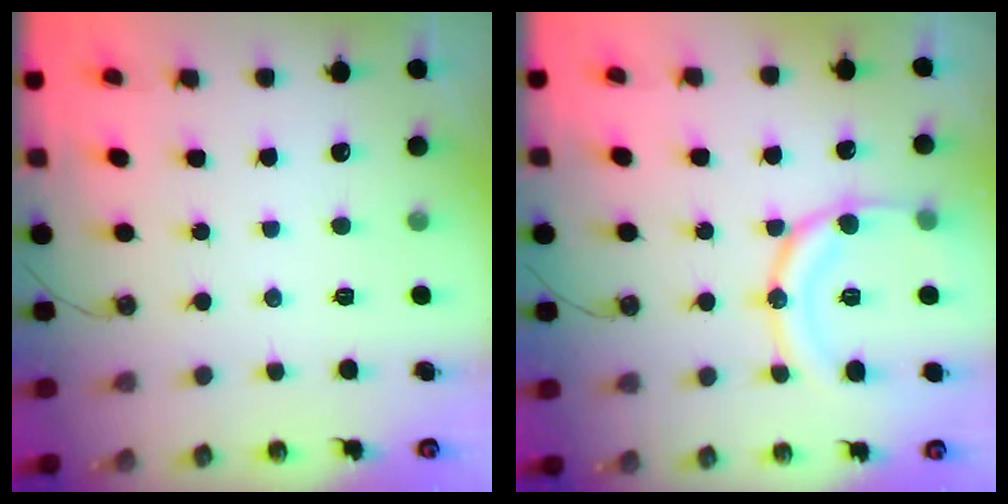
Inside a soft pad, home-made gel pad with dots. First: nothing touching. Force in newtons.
{"total": 15.3, "press": 15.2, "slide": 2.0}